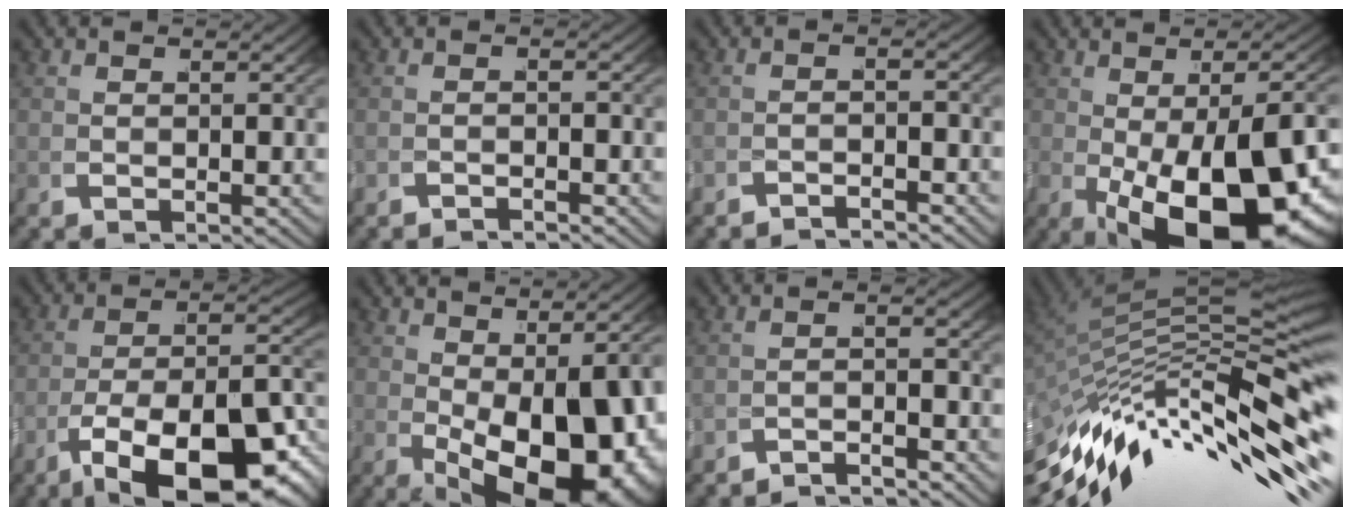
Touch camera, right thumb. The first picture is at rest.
{"total": 1.4, "force": [-1.3, -0.6, -0.3], "torque": [0.014, 0.000, -0.025]}
{"total": 2.3, "force": [-2.2, -0.5, 0.0], "torque": [0.010, -0.003, -0.039]}
{"total": 15.5, "force": [-3.8, 7.5, 13.1], "torque": [-0.216, -0.053, -0.014]}
{"total": 16.4, "force": [-5.1, 8.3, 13.2], "torque": [-0.234, -0.078, -0.031]}
{"total": 14.3, "force": [-2.3, 7.4, 12.1], "torque": [-0.187, -0.061, 0.004]}
{"total": 2.9, "force": [-2.8, -0.4, 0.7], "torque": [0.002, -0.005, -0.047]}
{"total": 14.5, "force": [-2.6, 7.0, 12.4], "torque": [-0.213, -0.007, -0.012]}